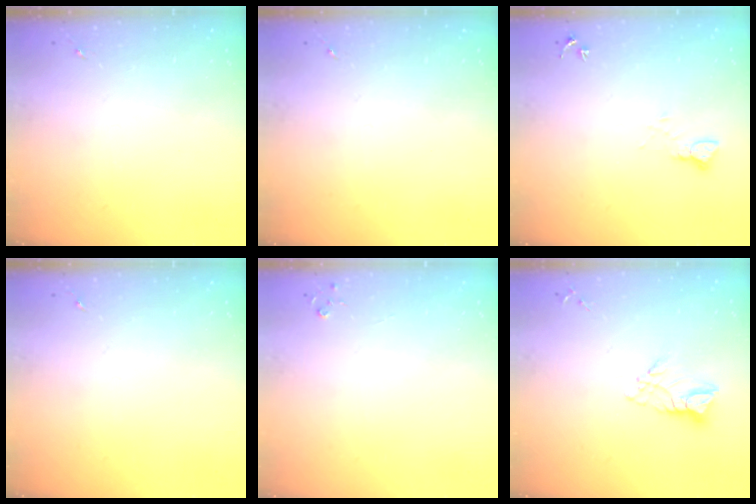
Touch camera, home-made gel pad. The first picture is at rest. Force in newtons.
{"total": 0.0}
{"total": 4.2, "press": 4.1, "slide": 0.4}
{"total": 0.0}
{"total": 2.7, "press": 2.7, "slide": 0.3}
{"total": 8.4, "press": 8.4, "slide": 0.9}